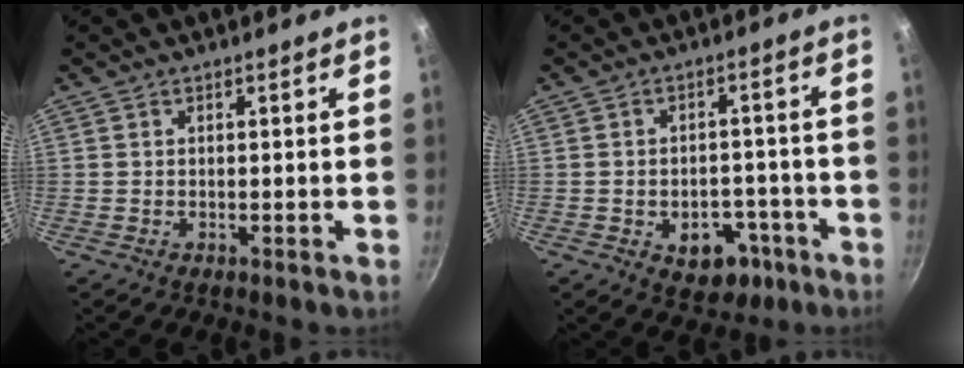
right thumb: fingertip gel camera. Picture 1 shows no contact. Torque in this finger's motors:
{"motor_torque": [-0.05, 0.44, -0.22, 0.27, -0.01]}